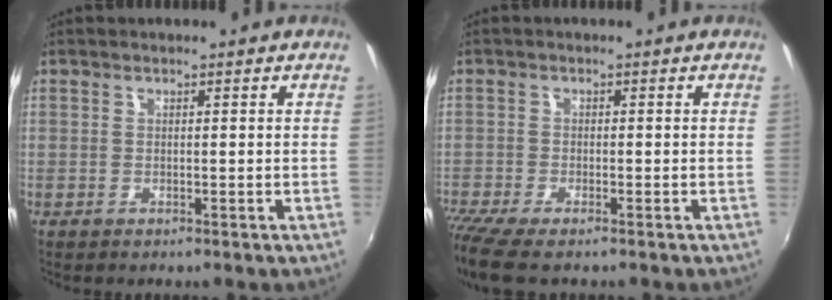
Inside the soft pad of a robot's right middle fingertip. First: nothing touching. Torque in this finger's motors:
{"motor_torque": [1.12, -1.02, 0.58, 0.17]}